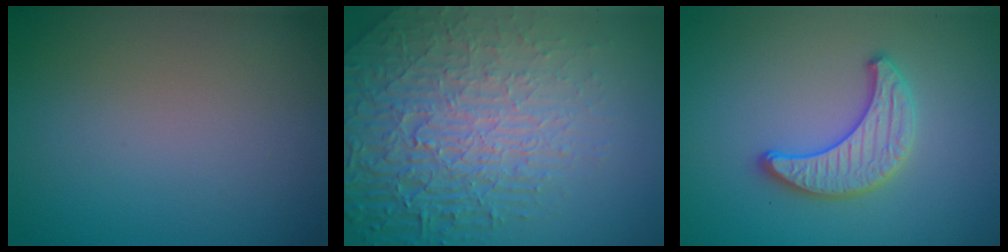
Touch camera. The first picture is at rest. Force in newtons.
{"total": 8.4, "press": 5.9, "slide": 6.0}
{"total": 2.7, "press": 2.7, "slide": 0.1}